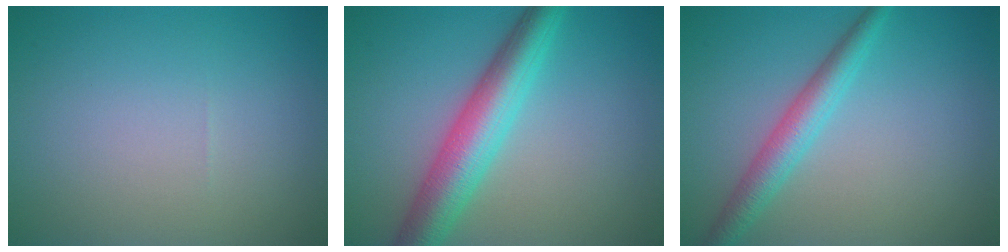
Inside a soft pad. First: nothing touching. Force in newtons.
{"total": 6.3, "press": 6.3, "slide": 0.2}
{"total": 3.3, "press": 3.3, "slide": 0.1}